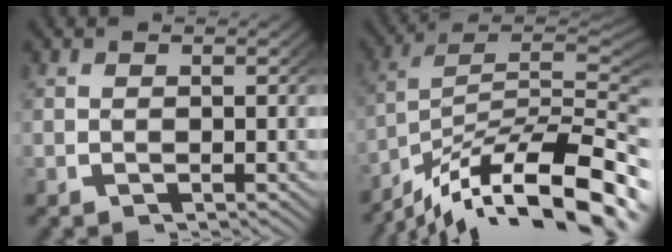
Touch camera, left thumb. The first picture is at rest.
{"total": 15.9, "force": [-6.4, 9.4, 11.2], "torque": [-0.194, -0.039, -0.084]}